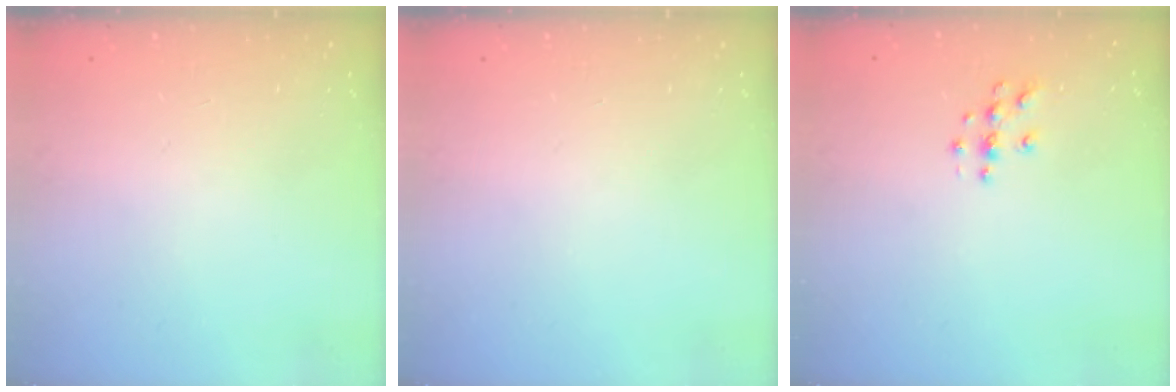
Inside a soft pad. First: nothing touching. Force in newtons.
{"total": 0.6, "press": 0.0, "slide": 0.6}
{"total": 3.6, "press": 3.6, "slide": 0.5}